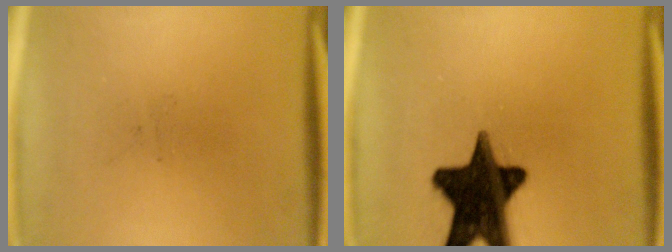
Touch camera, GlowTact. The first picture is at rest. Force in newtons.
{"total": 19.0}